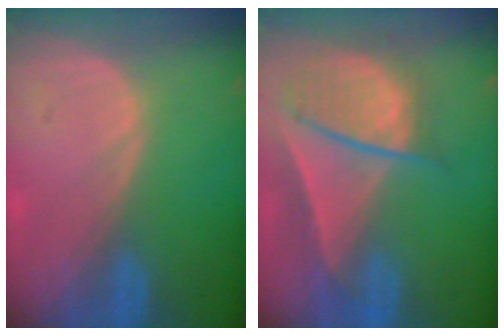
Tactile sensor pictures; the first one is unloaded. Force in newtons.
{"total": 9.4, "press": 8.1, "slide": 4.8}